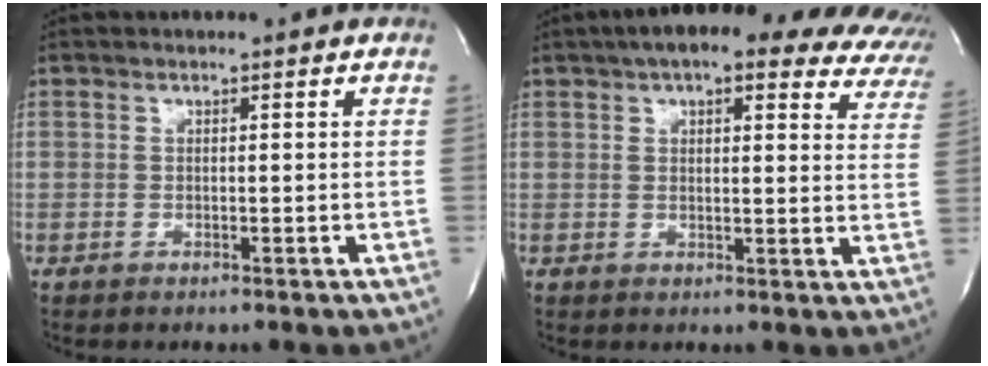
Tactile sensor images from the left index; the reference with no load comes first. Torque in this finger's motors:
{"motor_torque": [1.43, -0.71, 0.83, 0.13]}